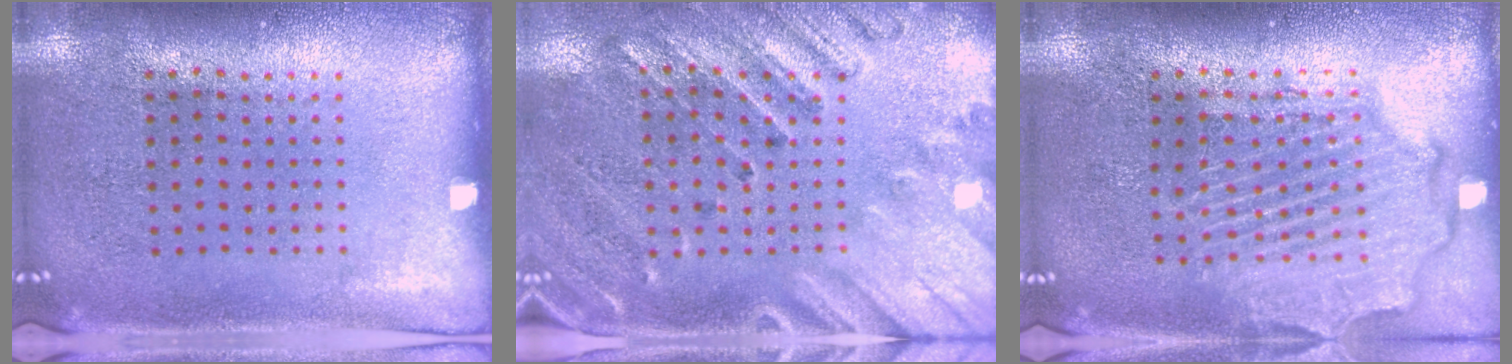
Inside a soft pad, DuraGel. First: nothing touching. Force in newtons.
{"total": 2.5, "press": 2.2, "slide": 1.3}
{"total": 2.4, "press": 2.2, "slide": 0.9}